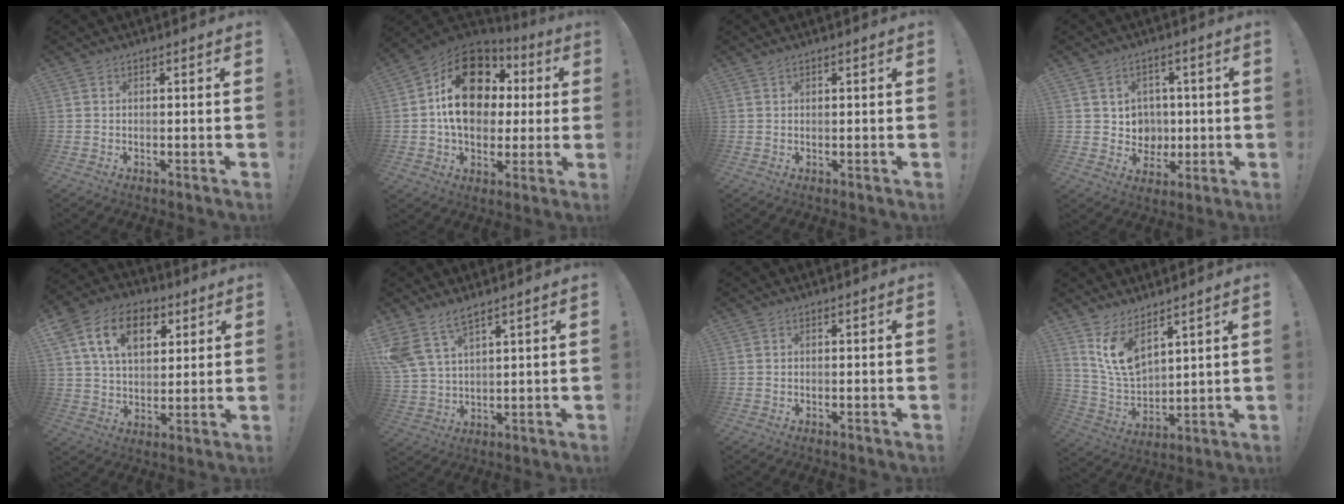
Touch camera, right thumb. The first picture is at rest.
{"total": 19.4, "force": [3.3, 14.9, 12.0], "torque": [-0.174, 0.007, 0.066]}
{"total": 0.7, "force": [0.6, 0.0, 0.4], "torque": [-0.002, -0.002, 0.010]}
{"total": 6.6, "force": [1.7, 6.3, 0.9], "torque": [-0.015, -0.020, 0.040]}
{"total": 16.8, "force": [7.0, 11.3, 10.2], "torque": [-0.166, -0.009, 0.132]}
{"total": 8.8, "force": [6.6, 3.6, 4.7], "torque": [-0.106, -0.025, 0.130]}
{"total": 0.0}
{"total": 10.9, "force": [7.6, 5.0, 5.9], "torque": [-0.124, -0.050, 0.149]}